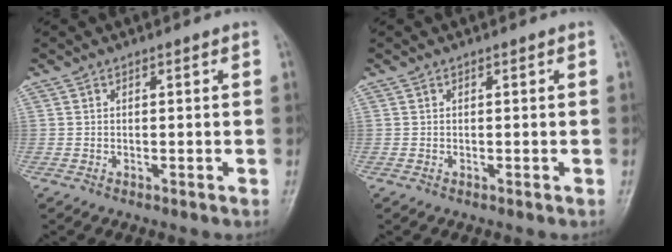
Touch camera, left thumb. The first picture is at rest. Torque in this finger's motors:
{"motor_torque": [-0.03, 0.01, -0.05, 0.02, 0.00]}